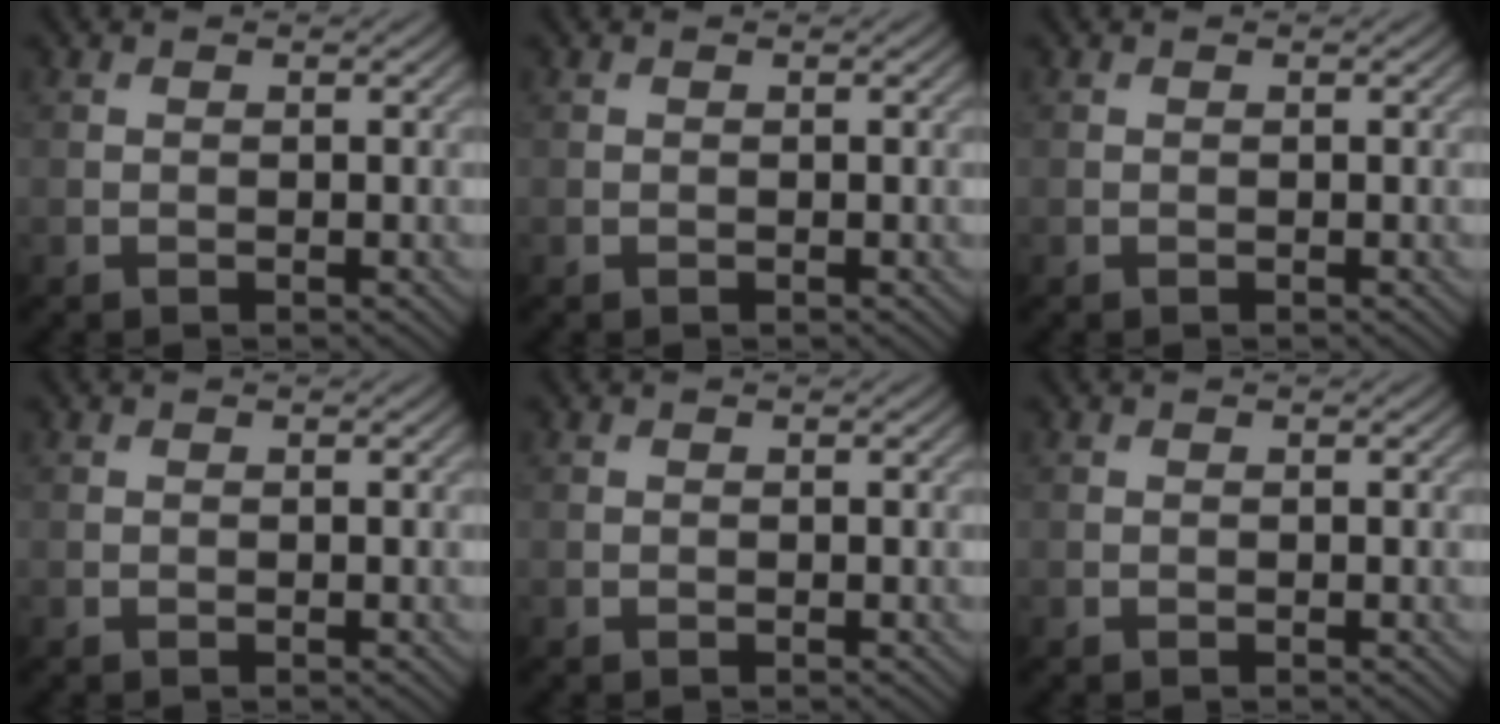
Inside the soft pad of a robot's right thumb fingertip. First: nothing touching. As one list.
[{"total": 0.0}, {"total": 0.0}, {"total": 0.0}, {"total": 0.0}, {"total": 0.0}]